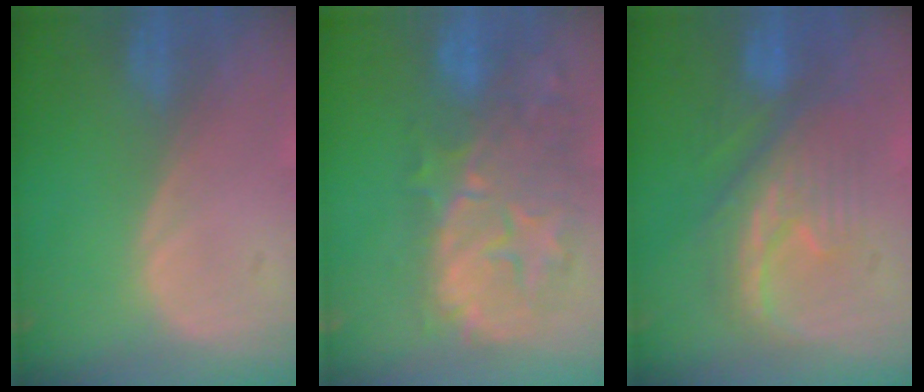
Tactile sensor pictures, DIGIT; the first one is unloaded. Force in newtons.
{"total": 11.3, "press": 10.4, "slide": 4.3}
{"total": 7.9, "press": 7.8, "slide": 1.2}